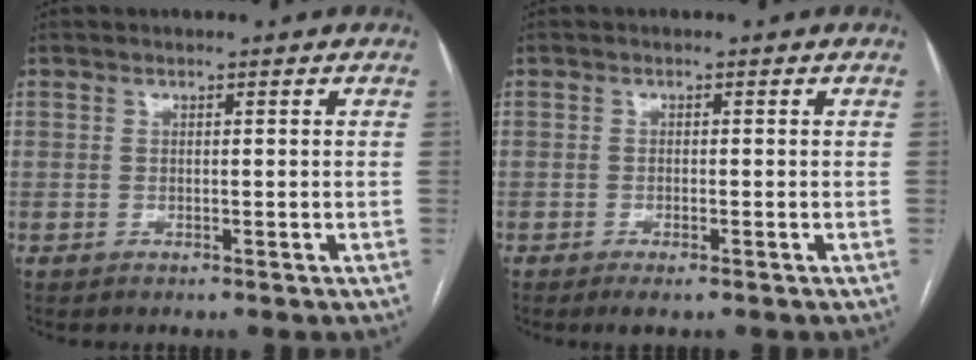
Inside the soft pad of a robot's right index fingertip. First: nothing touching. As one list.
[{"total": 2.0, "force": [-1.3, 0.4, 1.5], "torque": [-0.024, -0.003, -0.019]}]